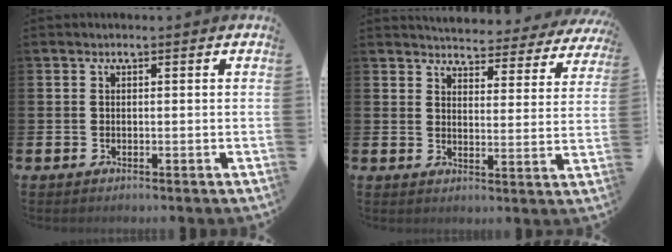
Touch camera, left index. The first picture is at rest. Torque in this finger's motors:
{"motor_torque": [1.11, -1.02, 0.52, 0.02]}